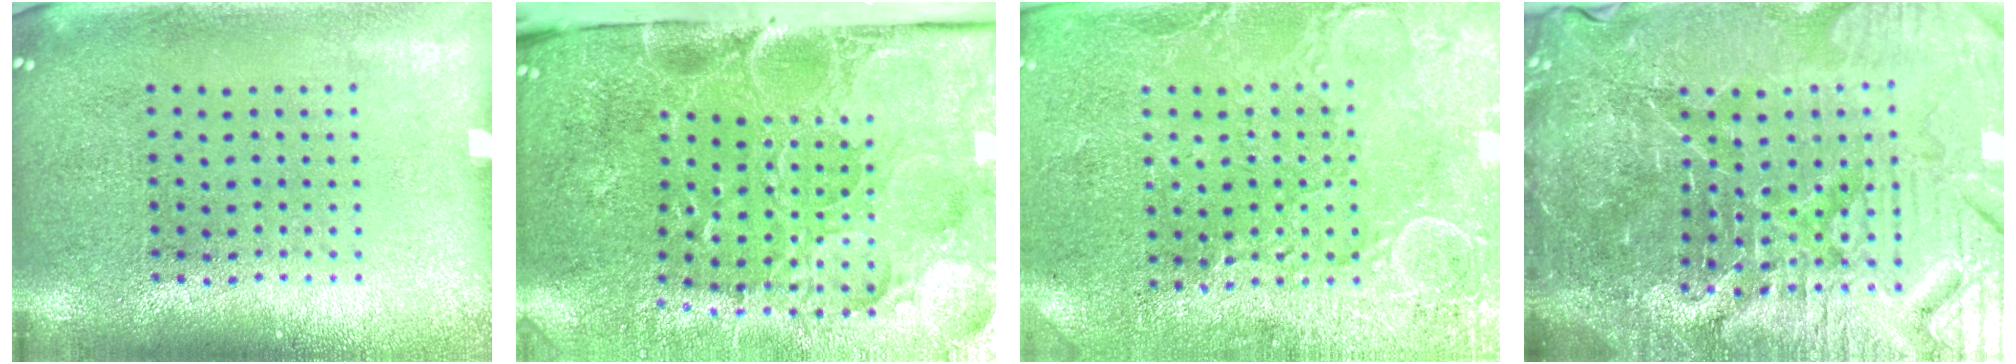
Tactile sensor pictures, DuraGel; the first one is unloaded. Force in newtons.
{"total": 5.2, "press": 4.1, "slide": 3.1}
{"total": 2.8, "press": 2.7, "slide": 0.7}
{"total": 6.7, "press": 6.0, "slide": 2.9}